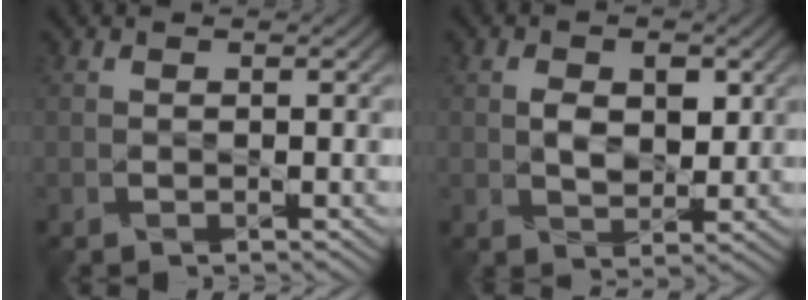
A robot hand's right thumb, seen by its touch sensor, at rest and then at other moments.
{"total": 4.2, "force": [0.8, 2.7, 3.1], "torque": [-0.059, -0.006, 0.015]}